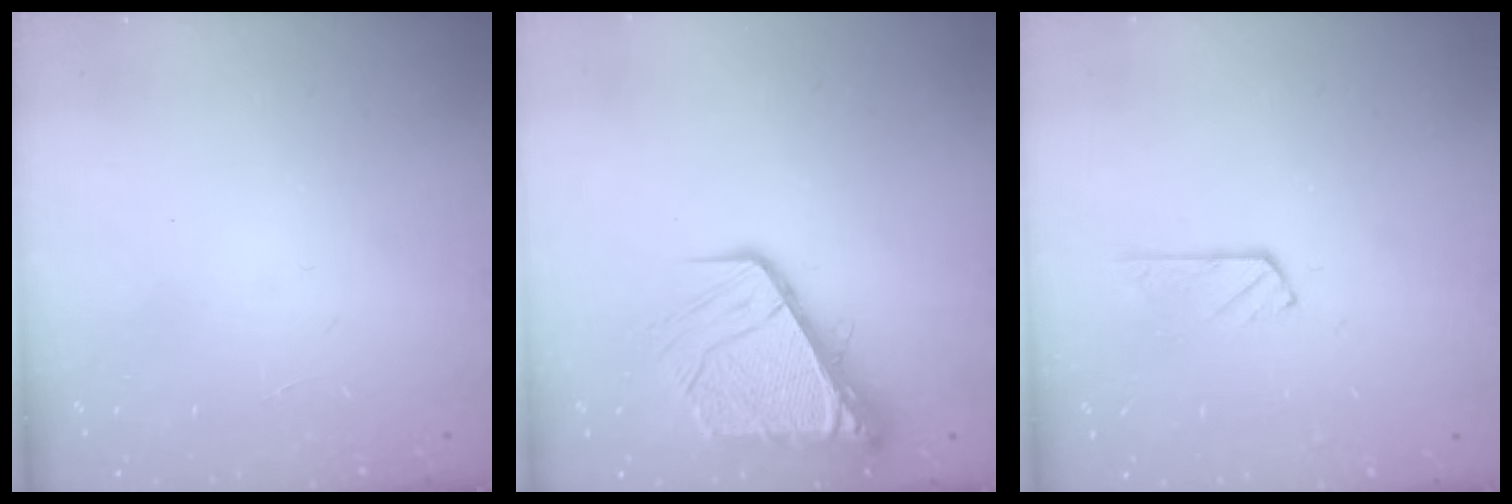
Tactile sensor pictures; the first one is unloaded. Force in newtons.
{"total": 11.3, "press": 11.2, "slide": 1.3}
{"total": 3.0, "press": 3.0, "slide": 0.4}